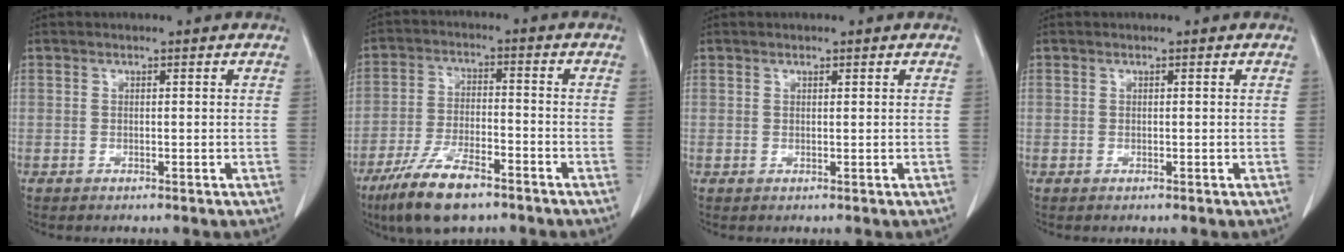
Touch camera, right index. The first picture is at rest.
{"total": 11.5, "force": [-7.8, 3.4, 7.8], "torque": [-0.155, -0.015, -0.139]}
{"total": 0.6, "force": [0.4, 0.4, 0.3], "torque": [-0.009, -0.001, 0.007]}
{"total": 0.0}